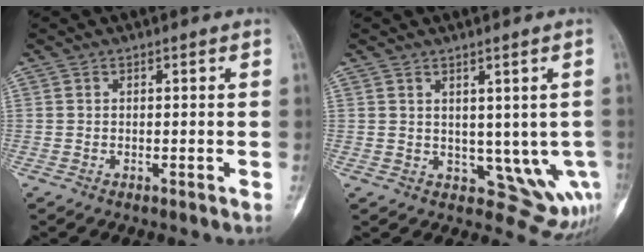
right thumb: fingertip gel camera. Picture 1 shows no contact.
{"total": 7.8, "force": [0.4, 5.1, 5.8], "torque": [-0.029, -0.014, 0.025]}